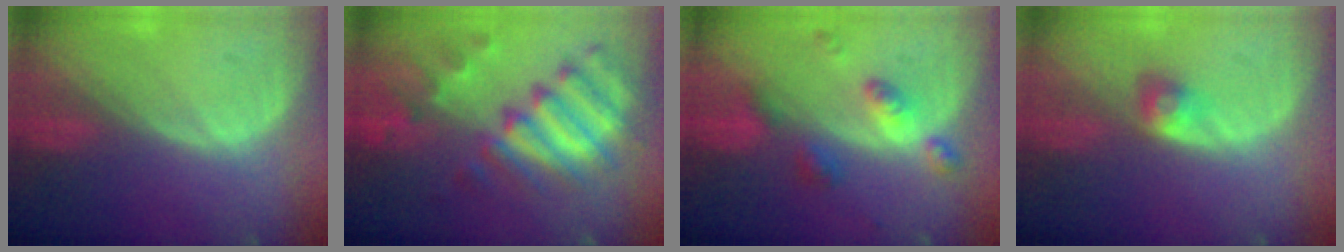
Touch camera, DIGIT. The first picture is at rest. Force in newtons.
{"total": 11.5, "press": 9.8, "slide": 6.0}
{"total": 5.7, "press": 5.6, "slide": 0.3}
{"total": 2.8, "press": 2.6, "slide": 1.2}